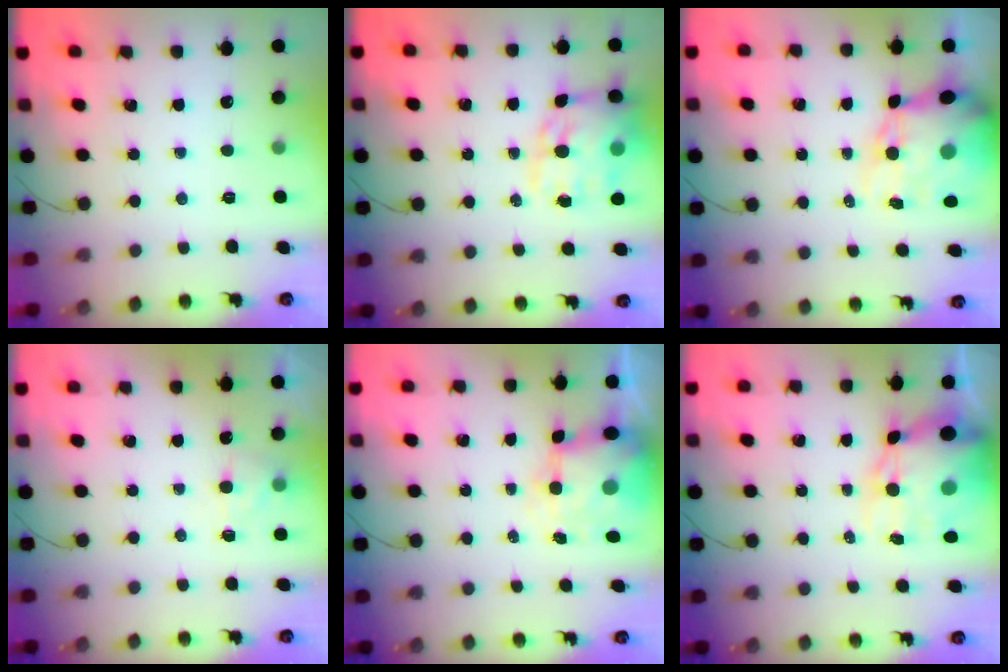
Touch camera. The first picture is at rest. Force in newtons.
{"total": 16.6, "press": 16.1, "slide": 4.2}
{"total": 13.7, "press": 13.3, "slide": 3.4}
{"total": 5.2, "press": 5.0, "slide": 1.3}
{"total": 7.9, "press": 7.8, "slide": 1.4}
{"total": 15.9, "press": 15.4, "slide": 3.8}